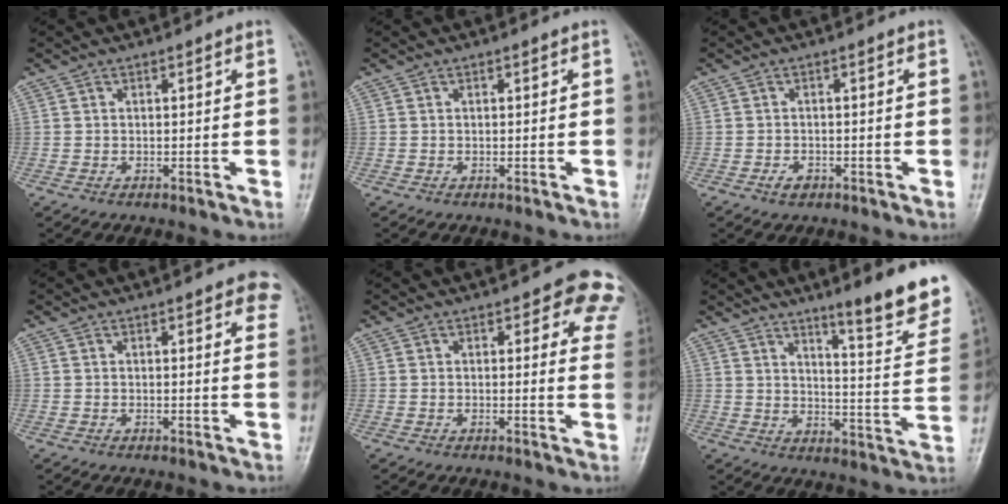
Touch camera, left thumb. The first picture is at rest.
{"total": 0.0}
{"total": 1.8, "force": [-0.9, 1.1, 1.0], "torque": [-0.018, 0.004, -0.015]}
{"total": 6.2, "force": [3.8, 1.9, 4.5], "torque": [-0.030, -0.007, 0.034]}
{"total": 9.2, "force": [6.0, 3.8, 5.9], "torque": [-0.024, -0.023, 0.049]}
{"total": 16.3, "force": [11.2, 2.1, 11.7], "torque": [-0.122, -0.083, 0.158]}